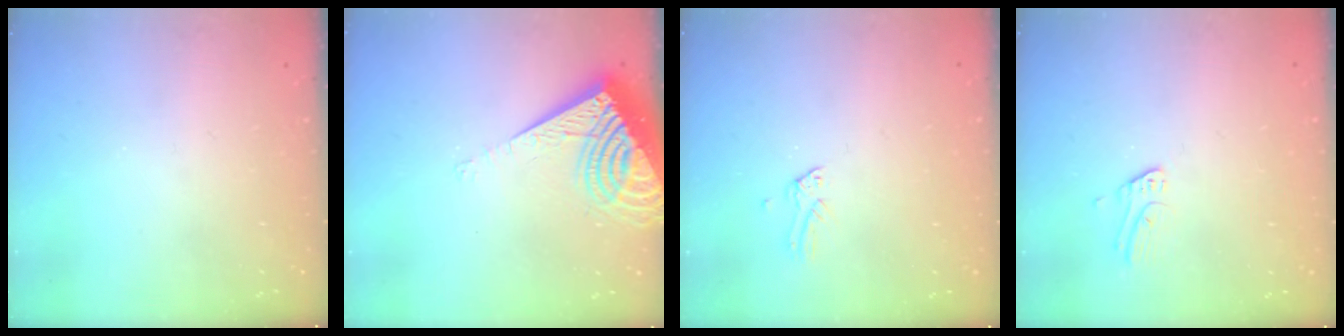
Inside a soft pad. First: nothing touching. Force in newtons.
{"total": 16.3, "press": 16.1, "slide": 2.1}
{"total": 0.0}
{"total": 2.8, "press": 2.8, "slide": 0.2}